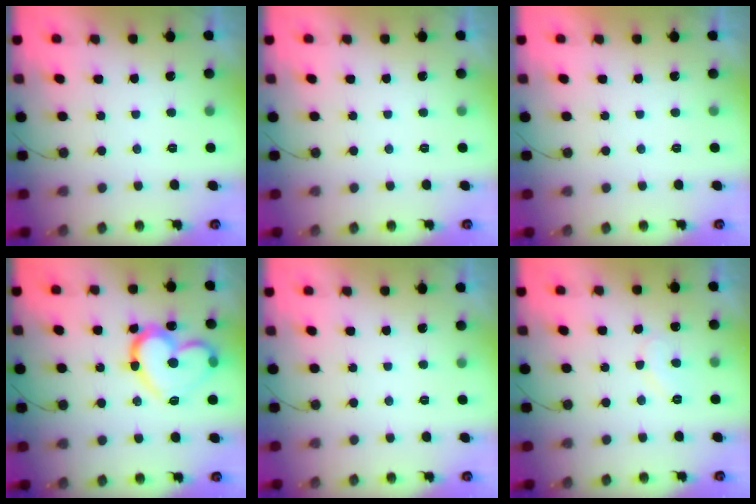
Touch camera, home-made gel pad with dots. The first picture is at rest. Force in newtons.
{"total": 0.0}
{"total": 1.9, "press": 1.9, "slide": 0.1}
{"total": 18.9, "press": 18.8, "slide": 1.2}
{"total": 0.0}
{"total": 7.2, "press": 7.2, "slide": 0.5}